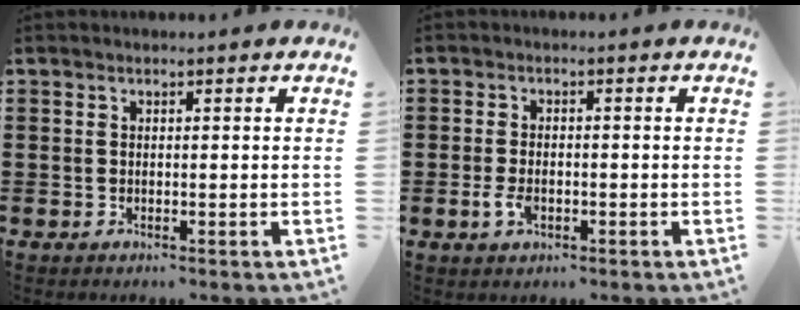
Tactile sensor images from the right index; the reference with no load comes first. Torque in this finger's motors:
{"motor_torque": [1.48, 0.66, 0.12, -0.04]}